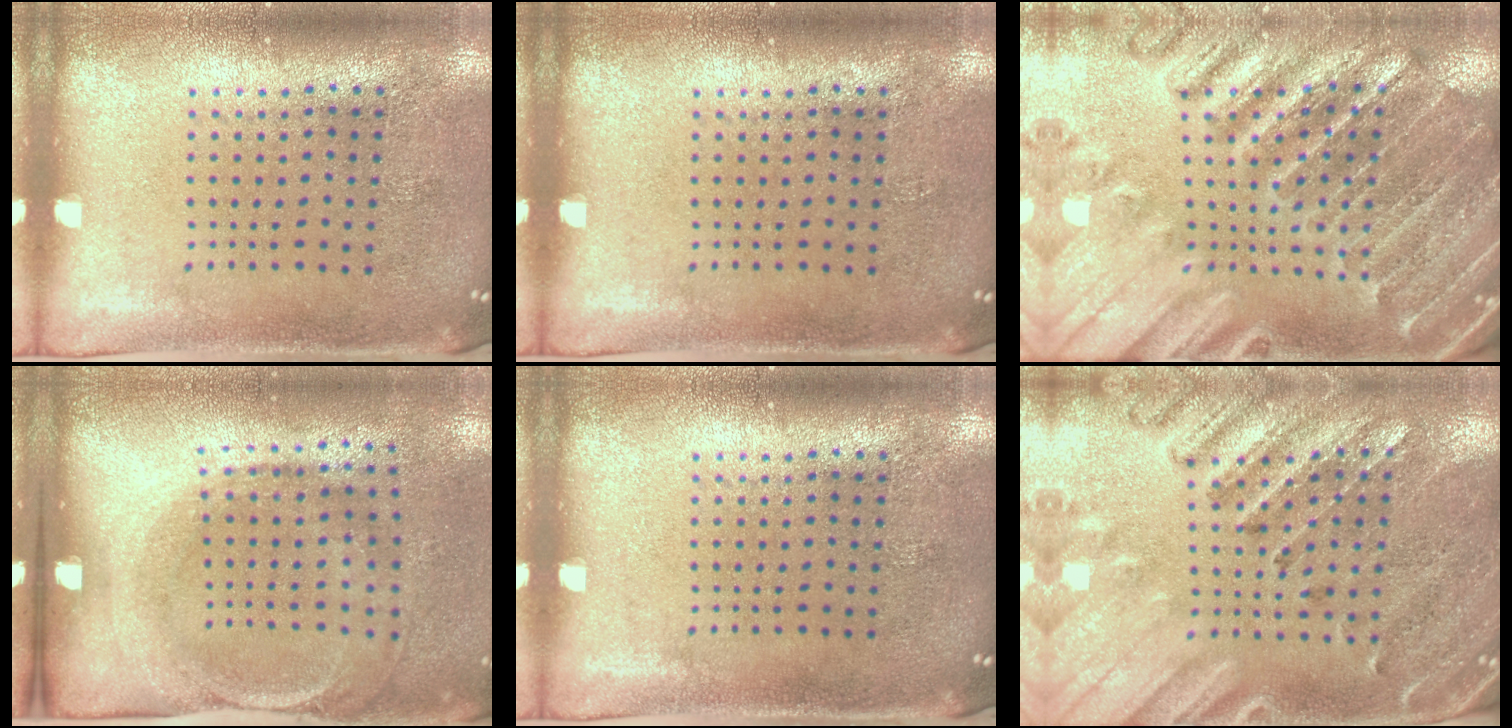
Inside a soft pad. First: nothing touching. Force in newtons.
{"total": 0.0}
{"total": 2.8, "press": 2.8, "slide": 0.4}
{"total": 1.8, "press": 1.2, "slide": 1.3}
{"total": 0.0}
{"total": 2.9, "press": 2.6, "slide": 1.1}